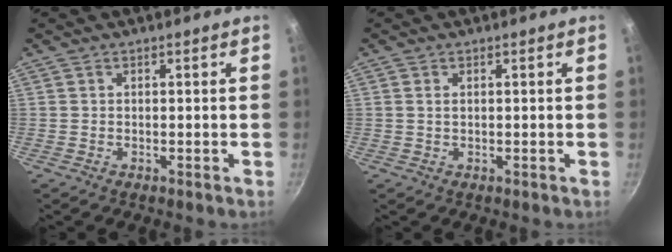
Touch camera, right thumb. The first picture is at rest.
{"total": 1.1, "force": [0.3, 0.6, 0.8], "torque": [-0.015, 0.002, 0.004]}